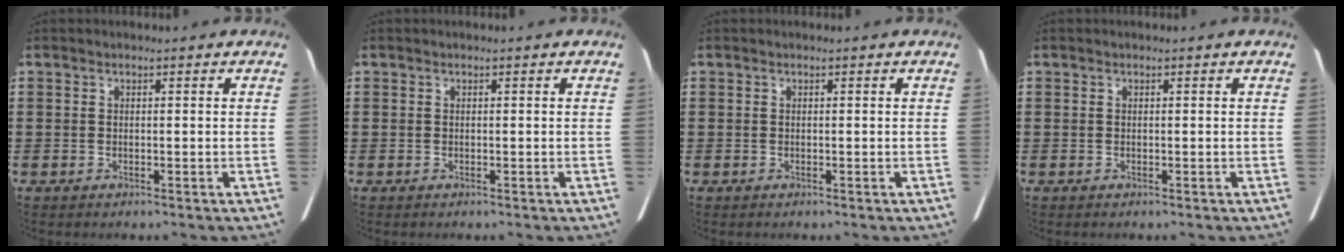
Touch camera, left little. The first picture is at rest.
{"total": 0.0}
{"total": 0.0}
{"total": 0.0}